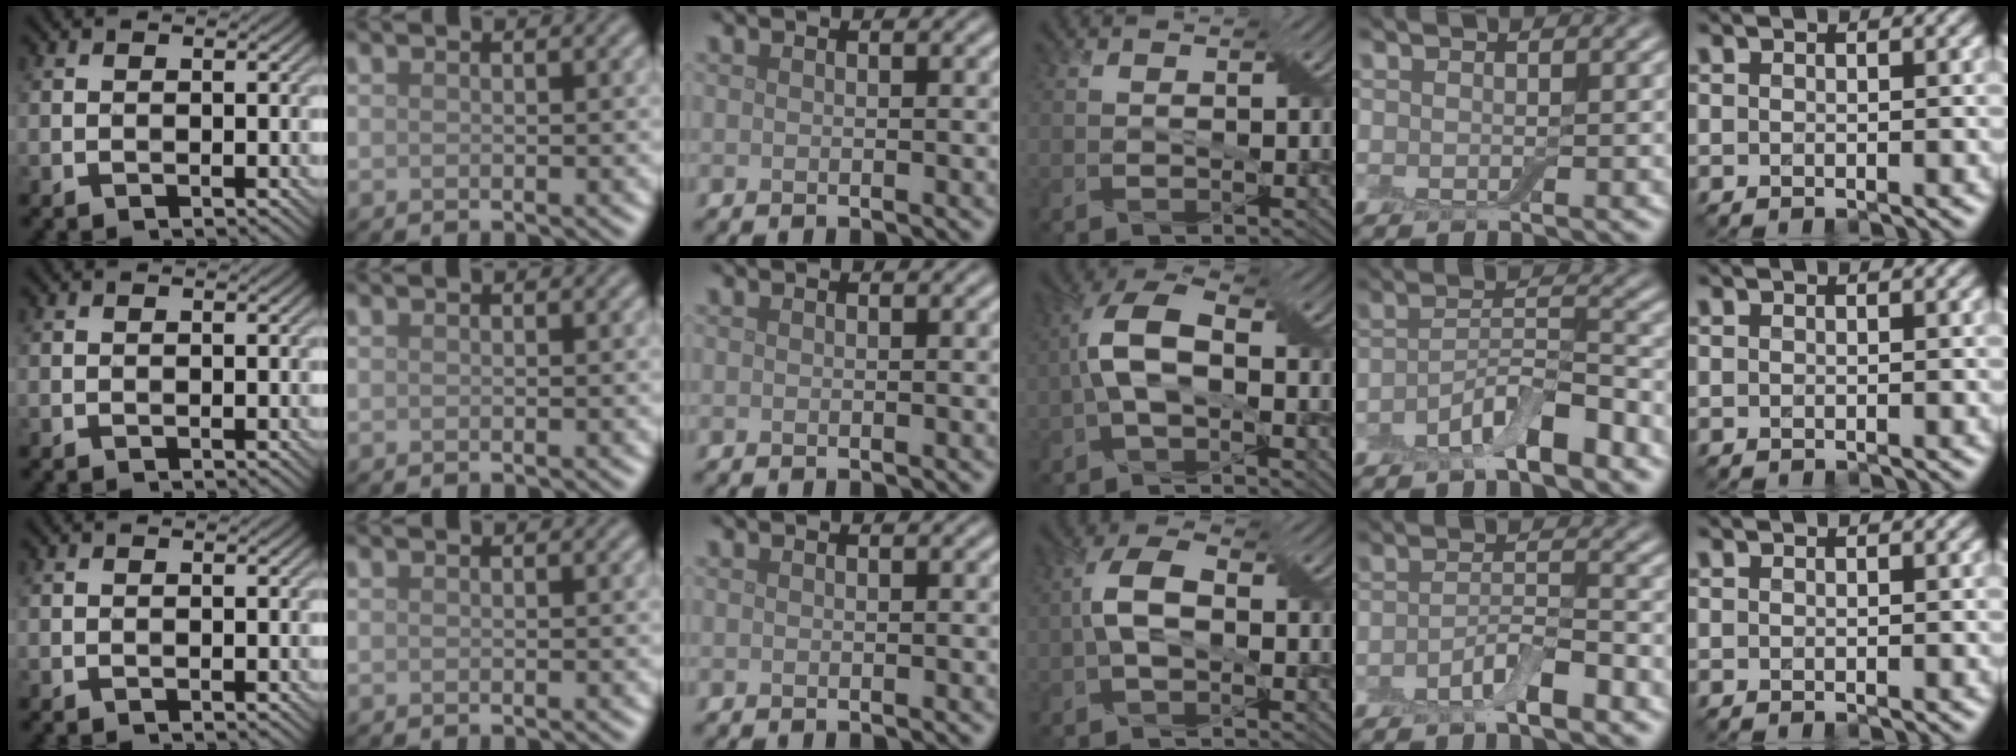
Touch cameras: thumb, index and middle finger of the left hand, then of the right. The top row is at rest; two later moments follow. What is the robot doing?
{"motion": "fold", "object": "bandage"}